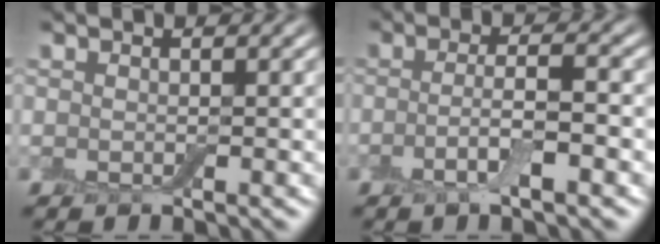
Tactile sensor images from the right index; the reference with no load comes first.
{"total": 3.6, "force": [-1.3, 0.7, 3.3], "torque": [-0.062, 0.005, -0.029]}